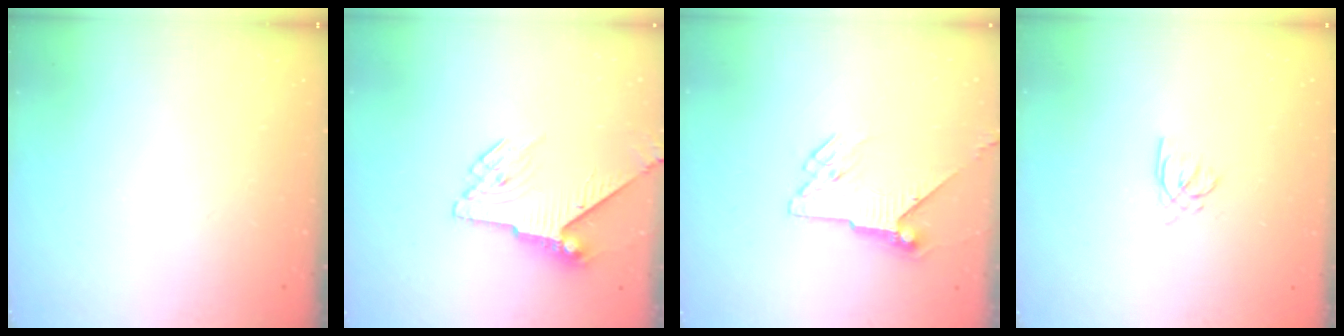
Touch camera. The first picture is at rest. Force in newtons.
{"total": 6.7, "press": 6.6, "slide": 1.0}
{"total": 6.5, "press": 6.4, "slide": 0.9}
{"total": 1.5, "press": 1.5, "slide": 0.2}